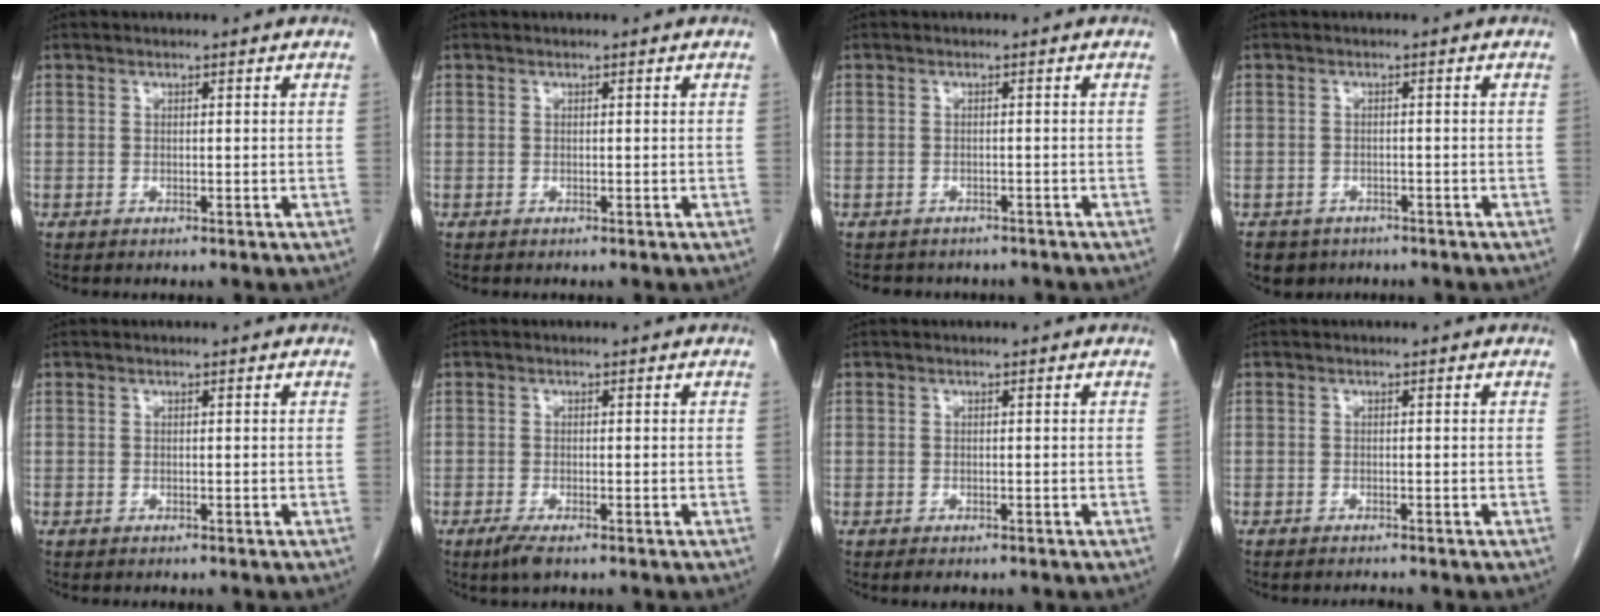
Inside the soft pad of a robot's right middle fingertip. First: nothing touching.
{"total": 0.0}
{"total": 5.1, "force": [-4.5, 2.3, 1.0], "torque": [-0.017, 0.003, -0.051]}
{"total": 4.0, "force": [-3.0, 2.7, 0.3], "torque": [-0.008, 0.001, -0.046]}
{"total": 0.0}
{"total": 2.5, "force": [-1.6, 0.5, 1.9], "torque": [-0.042, -0.006, -0.030]}
{"total": 1.2, "force": [-0.8, 0.5, 0.6], "torque": [-0.012, -0.002, -0.007]}
{"total": 1.4, "force": [-1.3, -0.1, 0.3], "torque": [-0.006, -0.003, -0.020]}